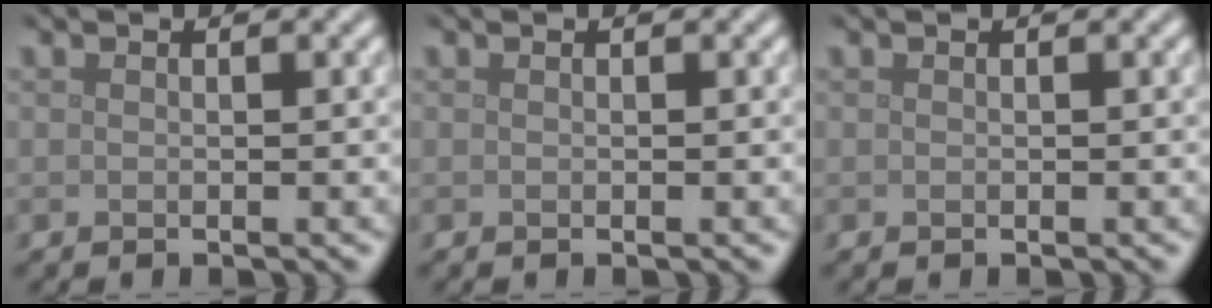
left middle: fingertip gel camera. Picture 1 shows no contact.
{"total": 0.0}
{"total": 0.0}